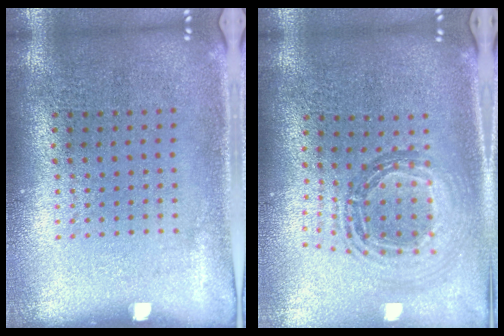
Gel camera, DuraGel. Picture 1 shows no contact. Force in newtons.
{"total": 0.9, "press": 0.9, "slide": 0.2}